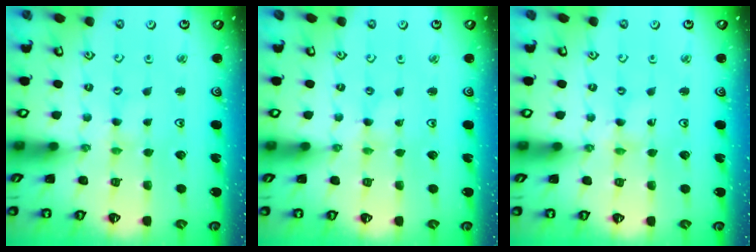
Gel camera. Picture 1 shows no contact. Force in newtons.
{"total": 0.0}
{"total": 0.8, "press": 0.8, "slide": 0.1}